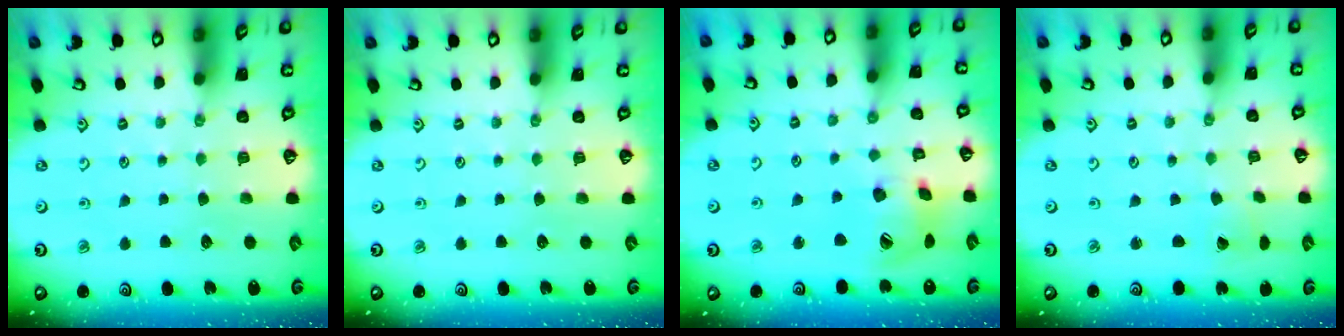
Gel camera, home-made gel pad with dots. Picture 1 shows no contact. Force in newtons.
{"total": 0.0}
{"total": 14.8, "press": 14.6, "slide": 2.3}
{"total": 1.0, "press": 1.0, "slide": 0.1}